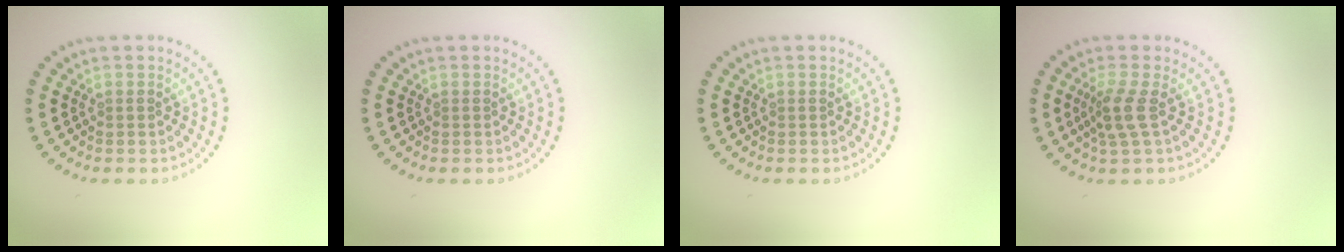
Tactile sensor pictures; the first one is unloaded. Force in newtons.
{"total": 0.0}
{"total": 0.0}
{"total": 2.5, "press": 1.9, "slide": 1.7}